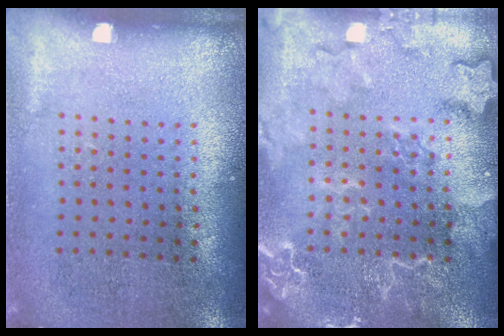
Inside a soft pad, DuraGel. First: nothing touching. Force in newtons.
{"total": 2.4, "press": 2.4, "slide": 0.3}